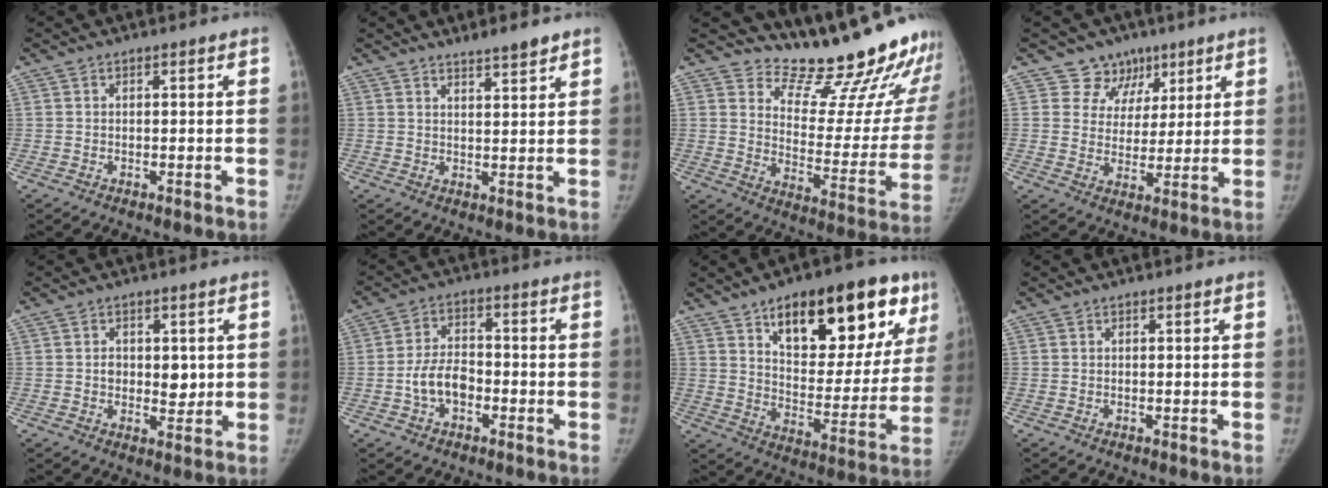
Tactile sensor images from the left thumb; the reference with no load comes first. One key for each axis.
{"total": 4.1, "fx": 3.4, "fy": 0.6, "fz": 2.2, "tx": -0.026, "ty": -0.023, "tz": 0.054}
{"total": 22.4, "fx": 20.1, "fy": 5.8, "fz": 8.2, "tx": -0.067, "ty": -0.178, "tz": 0.260}
{"total": 7.9, "fx": 4.9, "fy": 6.2, "fz": 0.3, "tx": 0.041, "ty": -0.029, "tz": 0.081}
{"total": 5.3, "fx": 0.5, "fy": 3.8, "fz": 3.6, "tx": -0.026, "ty": -0.004, "tz": 0.010}
{"total": 6.9, "fx": -2.3, "fy": 4.5, "fz": 4.8, "tx": -0.077, "ty": 0.025, "tz": -0.048}
{"total": 26.6, "fx": 13.9, "fy": 11.8, "fz": 19.3, "tx": -0.219, "ty": -0.029, "tz": 0.205}
{"total": 0.0}